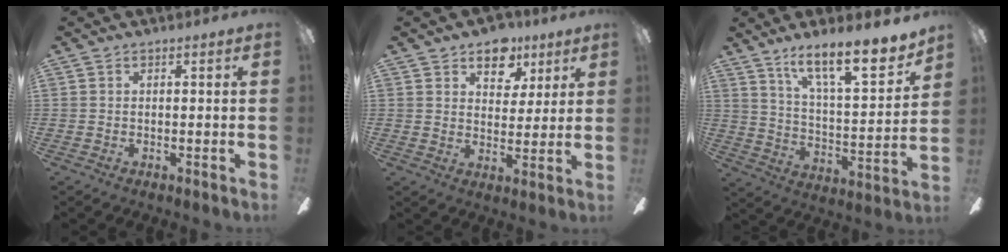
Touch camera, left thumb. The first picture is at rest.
{"total": 9.2, "force": [5.8, 6.0, 3.7], "torque": [-0.038, -0.032, 0.102]}
{"total": 15.4, "force": [12.0, 3.7, 8.9], "torque": [-0.140, -0.083, 0.199]}